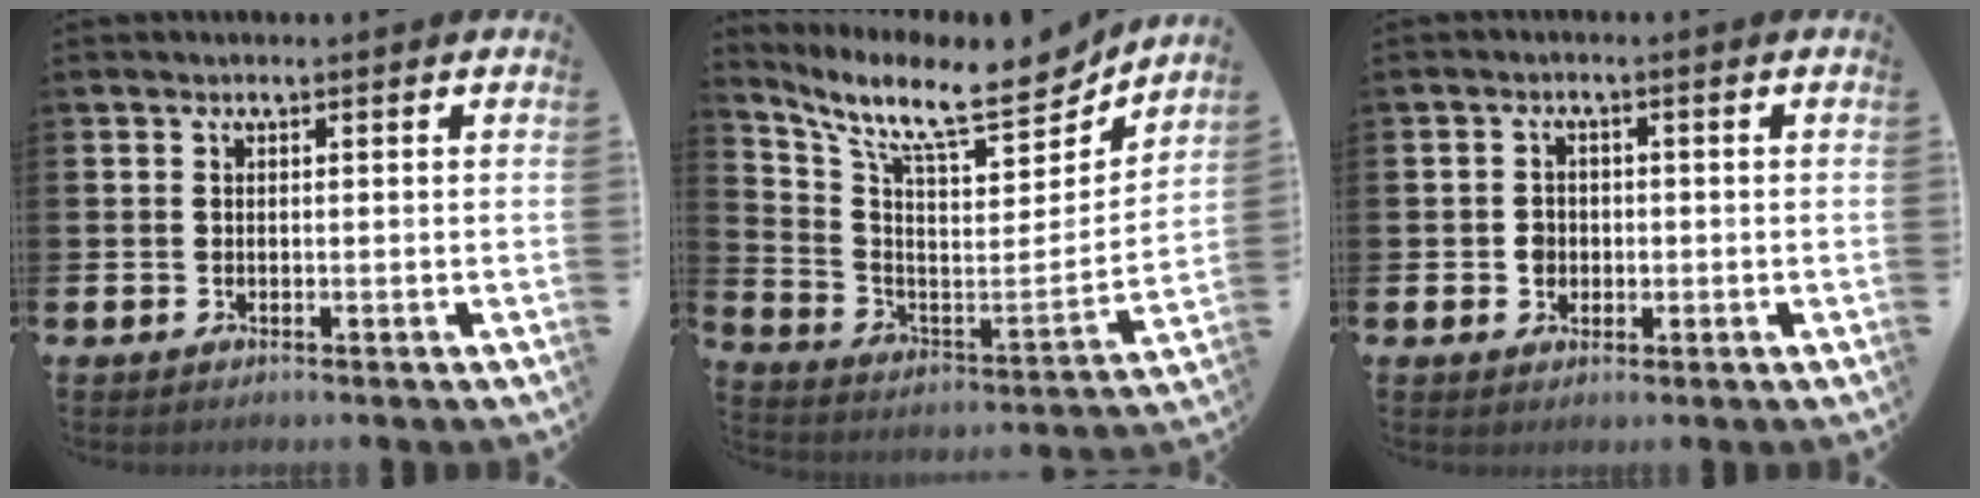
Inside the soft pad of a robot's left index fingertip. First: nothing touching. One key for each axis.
{"total": 11.9, "fx": 10.2, "fy": 2.2, "fz": 5.7, "tx": -0.135, "ty": -0.084, "tz": 0.164}
{"total": 2.2, "fx": -0.3, "fy": 2.1, "fz": 0.7, "tx": -0.009, "ty": 0.004, "tz": -0.011}